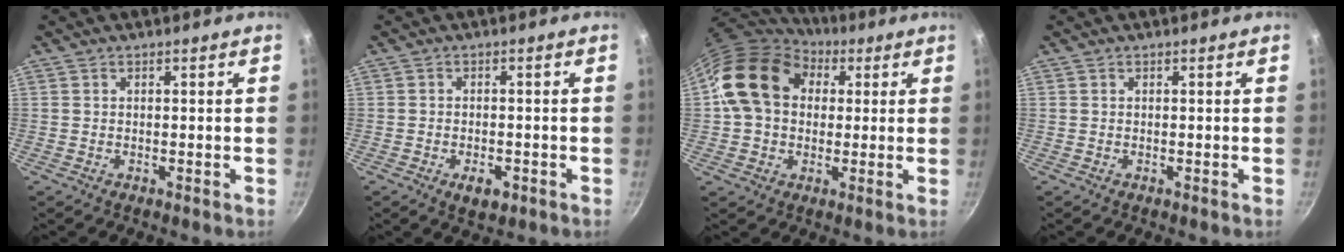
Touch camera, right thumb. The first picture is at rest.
{"total": 3.9, "force": [-1.7, 2.1, 2.7], "torque": [-0.039, 0.008, -0.023]}
{"total": 16.7, "force": [3.8, 13.1, 9.7], "torque": [-0.144, 0.026, 0.054]}
{"total": 0.0}